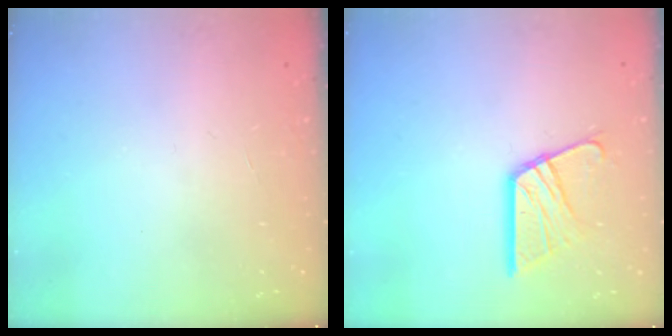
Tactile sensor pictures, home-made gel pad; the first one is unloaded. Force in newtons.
{"total": 13.1, "press": 13.1, "slide": 1.4}